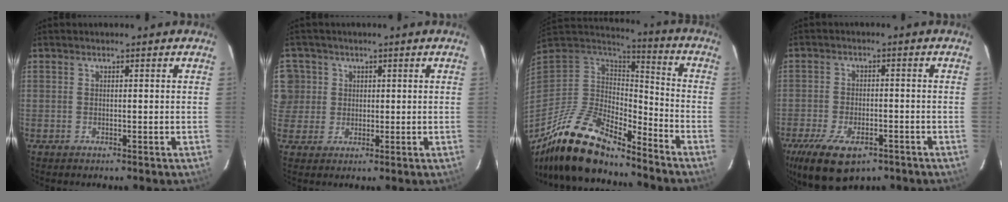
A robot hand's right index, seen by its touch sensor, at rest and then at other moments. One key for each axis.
{"total": 6.3, "fx": 1.5, "fy": 6.1, "fz": 0.8, "tx": -0.007, "ty": 0.025, "tz": 0.028}
{"total": 20.2, "fx": -15.9, "fy": 6.0, "fz": 10.9, "tx": -0.224, "ty": -0.027, "tz": -0.293}
{"total": 13.7, "fx": -8.6, "fy": 6.4, "fz": 8.4, "tx": -0.188, "ty": -0.030, "tz": -0.139}